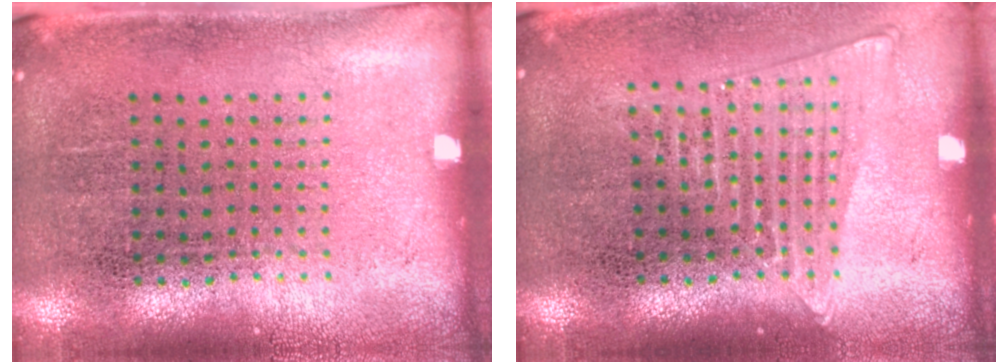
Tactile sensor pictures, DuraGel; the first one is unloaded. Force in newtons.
{"total": 1.4, "press": 1.3, "slide": 0.6}